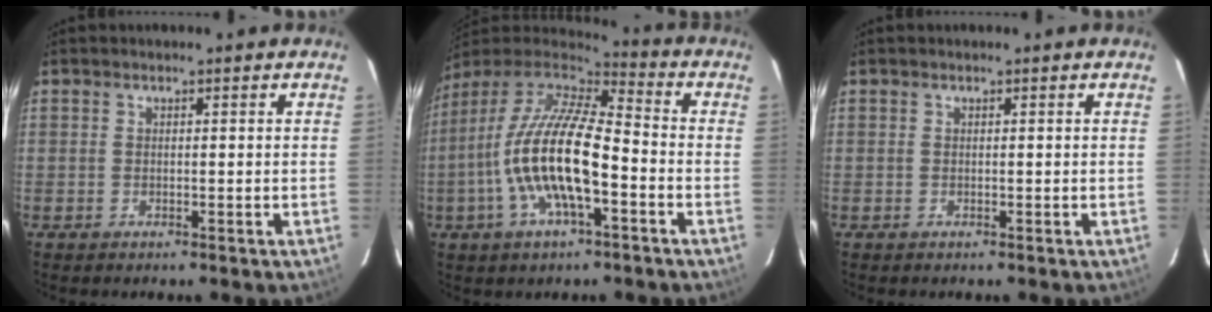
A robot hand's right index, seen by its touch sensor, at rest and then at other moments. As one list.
[{"total": 17.7, "force": [-4.8, 5.4, 16.2], "torque": [-0.306, -0.012, -0.094]}, {"total": 0.0}]